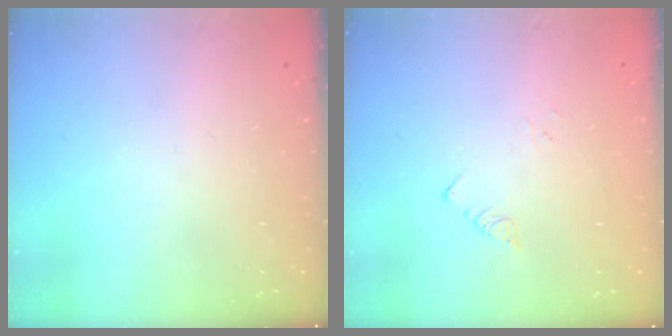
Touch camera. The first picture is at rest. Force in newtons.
{"total": 1.3, "press": 1.2, "slide": 0.1}